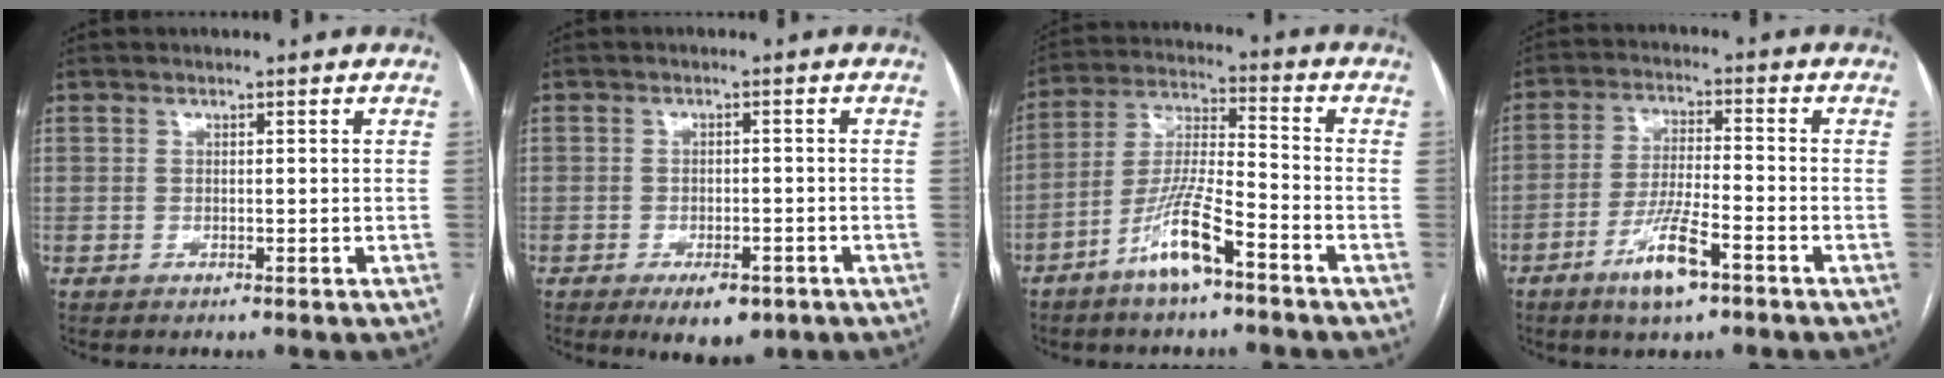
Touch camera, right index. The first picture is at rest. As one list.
[{"total": 5.5, "force": [-3.3, 2.6, 3.6], "torque": [-0.045, -0.001, -0.040]}, {"total": 10.0, "force": [-6.0, 1.3, 7.8], "torque": [-0.160, -0.003, -0.116]}, {"total": 8.4, "force": [-4.8, 1.3, 6.7], "torque": [-0.130, -0.008, -0.085]}]